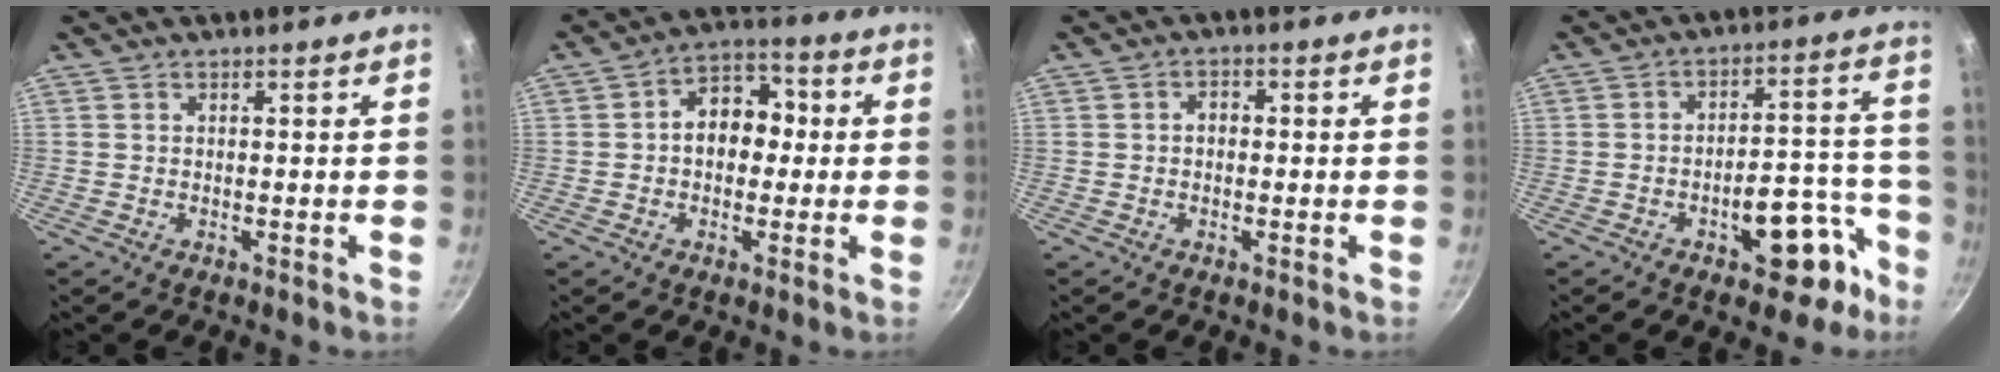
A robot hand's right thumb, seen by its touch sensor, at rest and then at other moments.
{"total": 9.7, "force": [0.4, 7.2, 6.5], "torque": [-0.045, 0.028, -0.009]}
{"total": 2.4, "force": [0.0, 1.8, 1.6], "torque": [-0.015, 0.010, -0.003]}
{"total": 12.9, "force": [-6.6, 6.5, 9.0], "torque": [-0.057, 0.070, -0.084]}